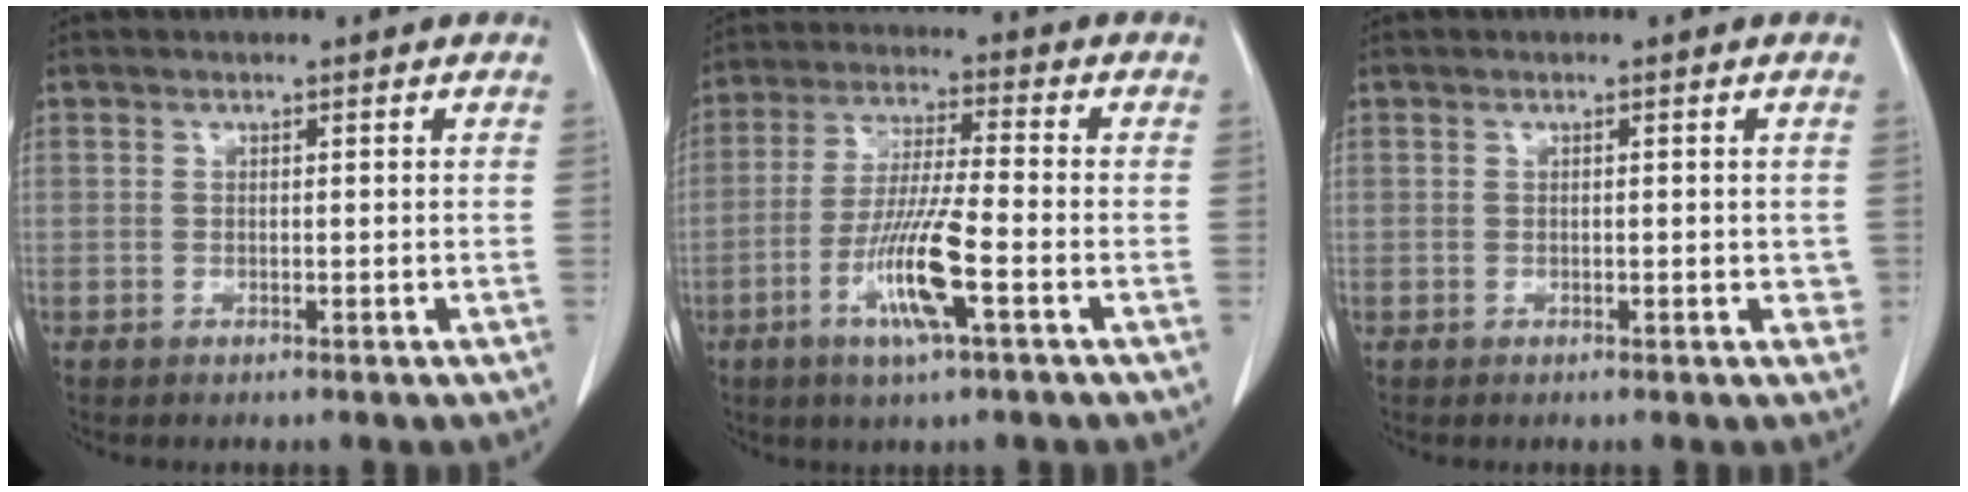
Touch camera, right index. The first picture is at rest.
{"total": 10.3, "force": [-4.0, 0.3, 9.5], "torque": [-0.188, -0.013, -0.078]}
{"total": 1.6, "force": [0.0, 0.9, 1.4], "torque": [-0.013, 0.000, -0.001]}